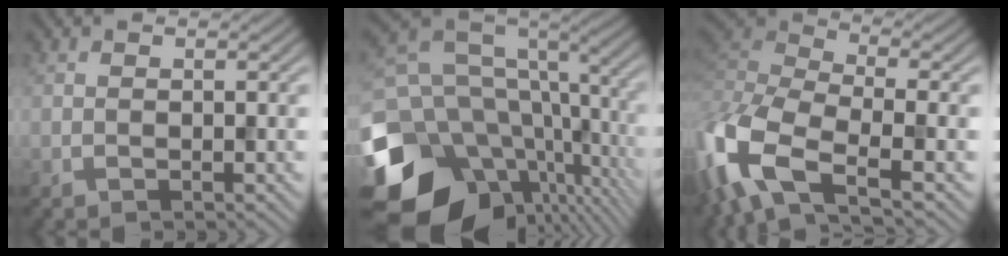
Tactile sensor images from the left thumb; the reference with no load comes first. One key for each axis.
{"total": 18.2, "fx": -6.1, "fy": 13.0, "fz": 11.1, "tx": -0.238, "ty": -0.010, "tz": -0.076}
{"total": 12.2, "fx": -5.0, "fy": 5.4, "fz": 9.7, "tx": -0.245, "ty": -0.003, "tz": -0.112}